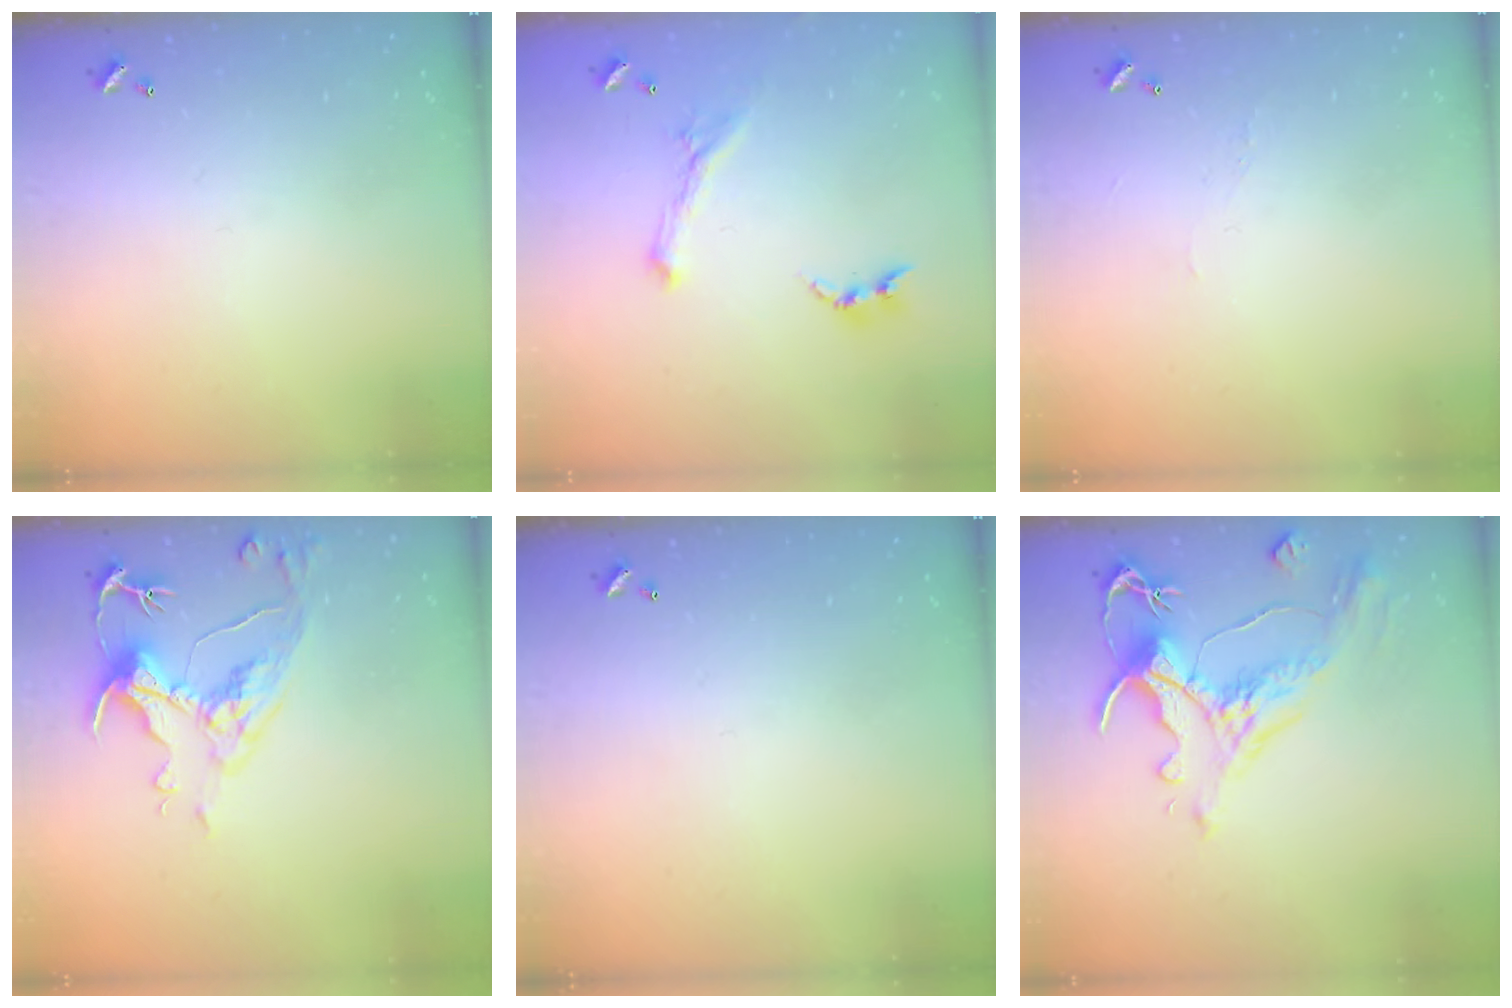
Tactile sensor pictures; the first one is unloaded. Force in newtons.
{"total": 0.0}
{"total": 0.9, "press": 0.7, "slide": 0.6}
{"total": 6.9, "press": 6.8, "slide": 1.5}
{"total": 0.0}
{"total": 1.6, "press": 0.3, "slide": 1.5}